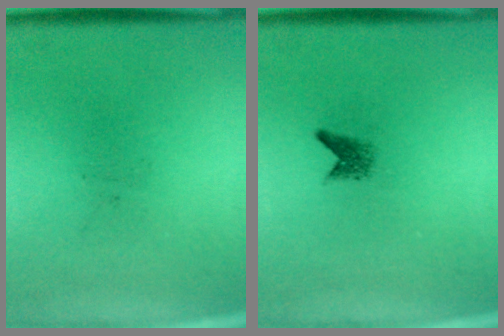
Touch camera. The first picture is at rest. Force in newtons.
{"total": 1.5}